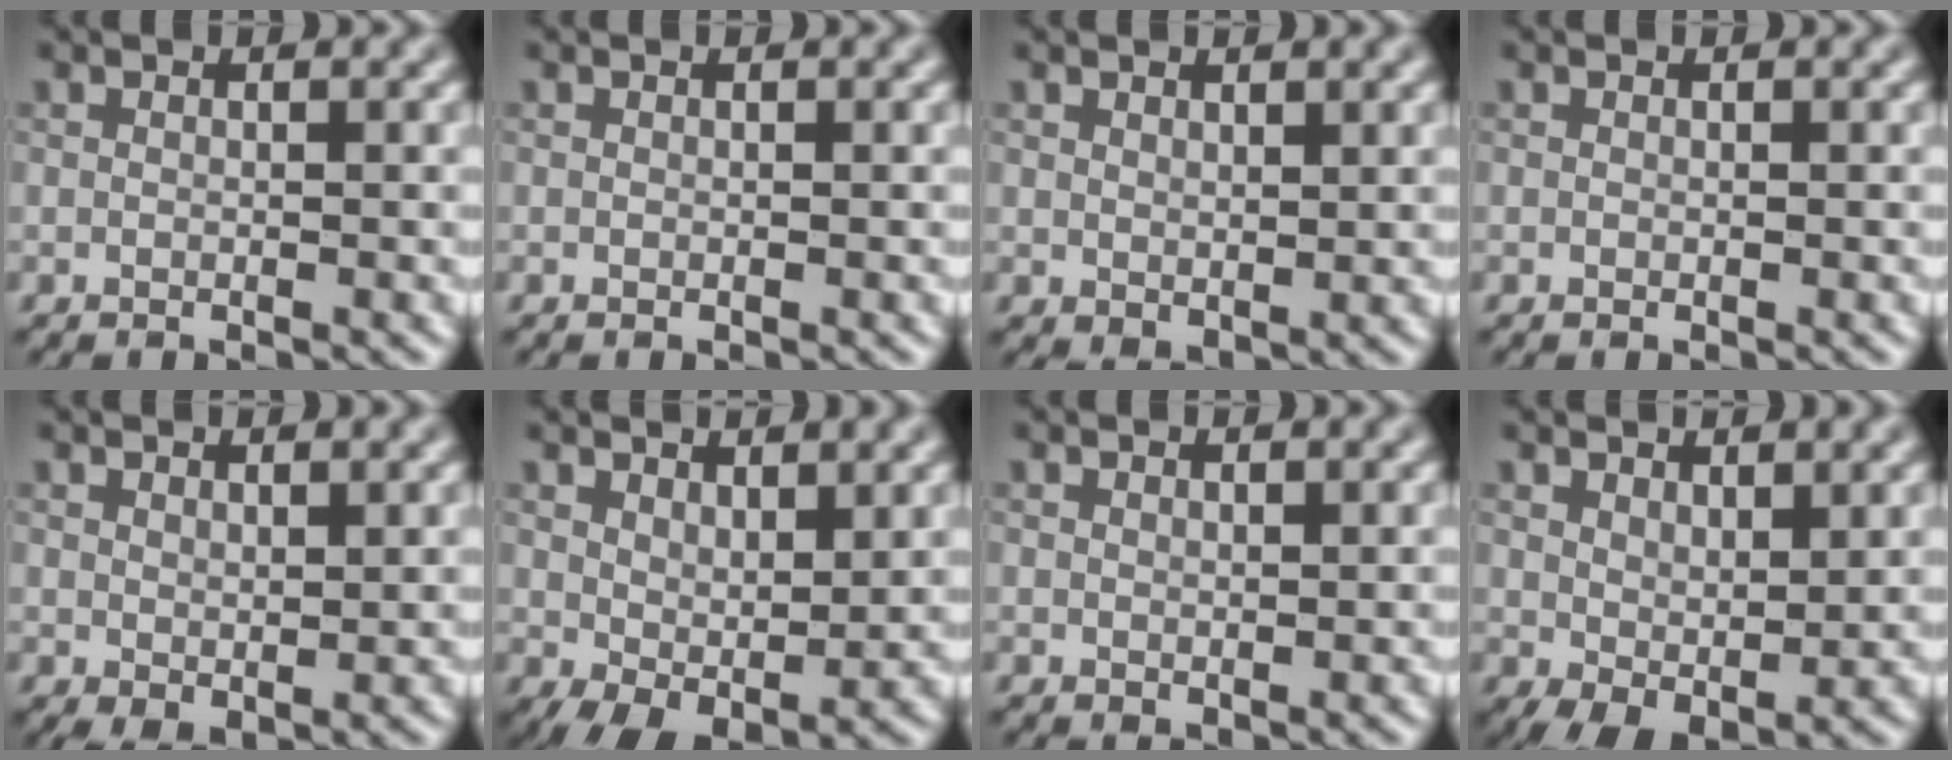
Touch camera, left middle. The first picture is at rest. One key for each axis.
{"total": 0.0}
{"total": 1.2, "fx": 0.8, "fy": 0.6, "fz": 0.7, "tx": -0.014, "ty": -0.006, "tz": 0.021}
{"total": 0.0}
{"total": 1.8, "fx": 0.7, "fy": 1.0, "fz": 1.3, "tx": -0.028, "ty": -0.009, "tz": 0.021}
{"total": 4.5, "fx": 1.2, "fy": 2.6, "fz": 3.4, "tx": -0.069, "ty": -0.016, "tz": 0.029}
{"total": 0.8, "fx": 0.6, "fy": 0.3, "fz": 0.4, "tx": -0.007, "ty": -0.004, "tz": 0.016}
{"total": 3.7, "fx": 1.1, "fy": 2.2, "fz": 2.8, "tx": -0.057, "ty": -0.014, "tz": 0.027}